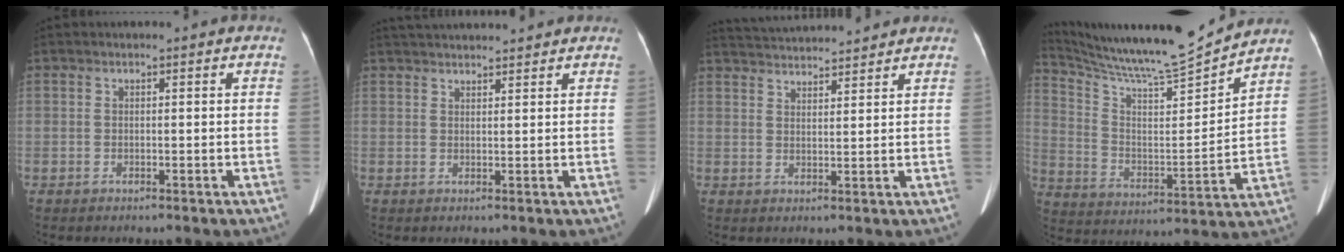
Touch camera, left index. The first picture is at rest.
{"total": 9.6, "force": [8.9, 1.0, 3.3], "torque": [-0.048, 0.022, 0.125]}
{"total": 11.5, "force": [11.0, 0.8, 3.4], "torque": [-0.063, 0.021, 0.165]}
{"total": 16.5, "force": [15.8, -1.6, 4.7], "torque": [-0.104, -0.047, 0.262]}